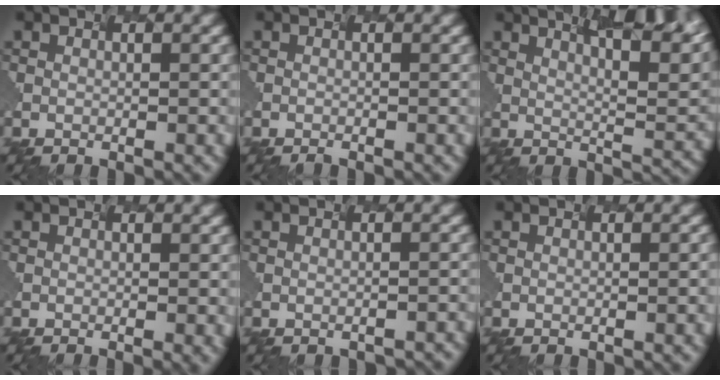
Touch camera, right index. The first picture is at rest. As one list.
[{"total": 0.6, "force": [-0.5, 0.2, 0.2], "torque": [0.007, -0.002, -0.004]}, {"total": 11.2, "force": [8.2, 2.7, 7.2], "torque": [-0.070, 0.027, 0.102]}, {"total": 1.4, "force": [-0.1, 0.6, 1.2], "torque": [0.001, 0.004, -0.004]}, {"total": 1.1, "force": [-0.7, 0.6, 0.6], "torque": [0.002, 0.001, 0.000]}, {"total": 1.7, "force": [0.1, 0.9, 1.4], "torque": [0.007, 0.014, -0.006]}]